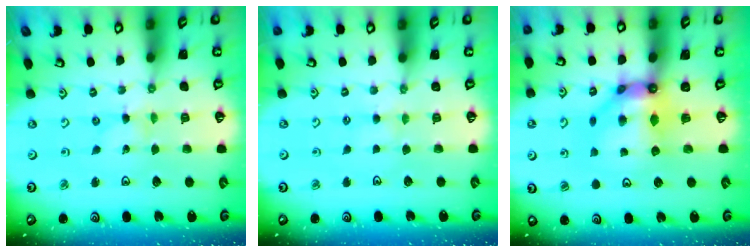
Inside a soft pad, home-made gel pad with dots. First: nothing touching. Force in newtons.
{"total": 3.1, "press": 3.0, "slide": 0.5}
{"total": 10.6, "press": 10.5, "slide": 0.9}